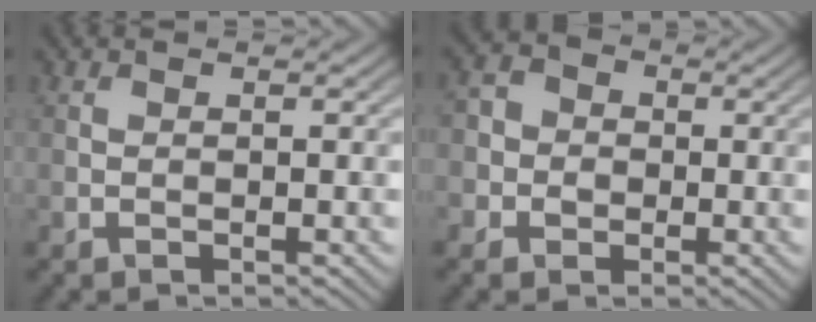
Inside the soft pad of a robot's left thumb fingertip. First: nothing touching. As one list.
[{"total": 4.1, "force": [-0.6, 3.8, 1.3], "torque": [-0.021, 0.004, -0.026]}]